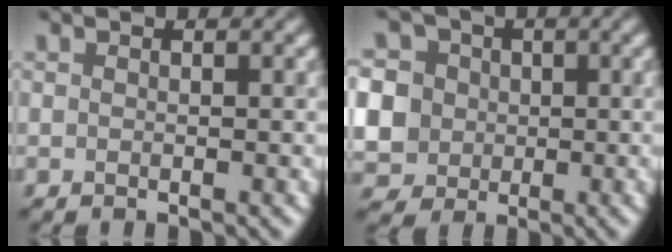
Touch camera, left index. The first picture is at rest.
{"total": 9.9, "force": [2.0, 8.8, 3.9], "torque": [-0.100, 0.022, 0.014]}